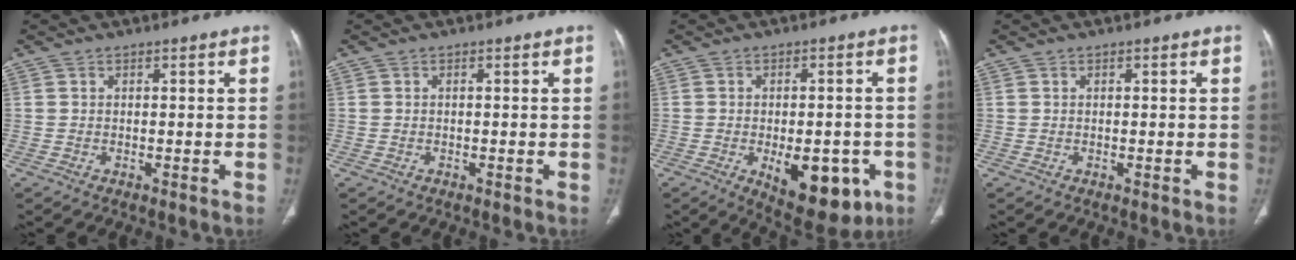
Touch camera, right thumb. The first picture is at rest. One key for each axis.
{"total": 0.0}
{"total": 14.1, "fx": -5.0, "fy": 7.1, "fz": 11.1, "tx": -0.123, "ty": 0.006, "tz": -0.051}
{"total": 0.0}